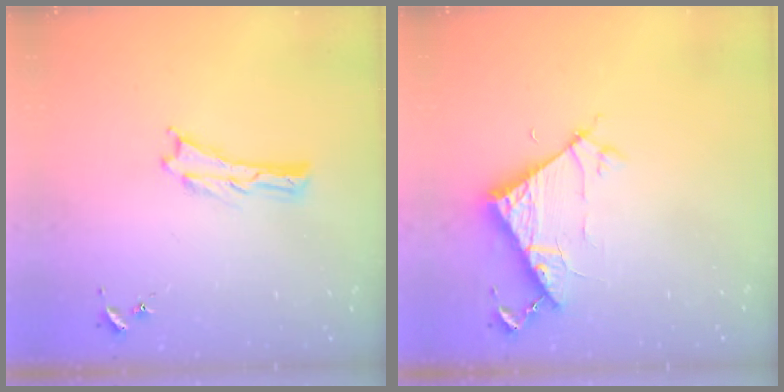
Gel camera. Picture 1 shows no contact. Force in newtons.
{"total": 6.7, "press": 6.7, "slide": 0.3}